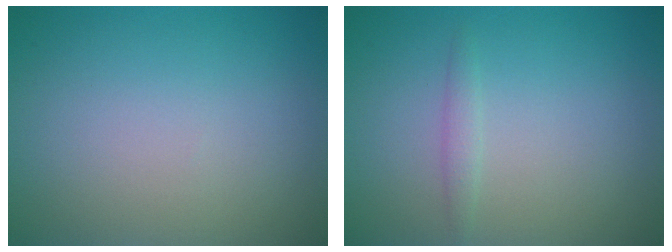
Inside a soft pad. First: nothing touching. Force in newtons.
{"total": 1.0, "press": 1.0, "slide": 0.0}